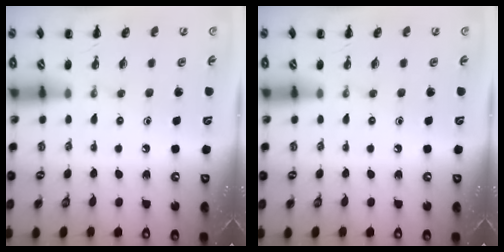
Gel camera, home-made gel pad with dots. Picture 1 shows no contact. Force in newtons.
{"total": 0.0}